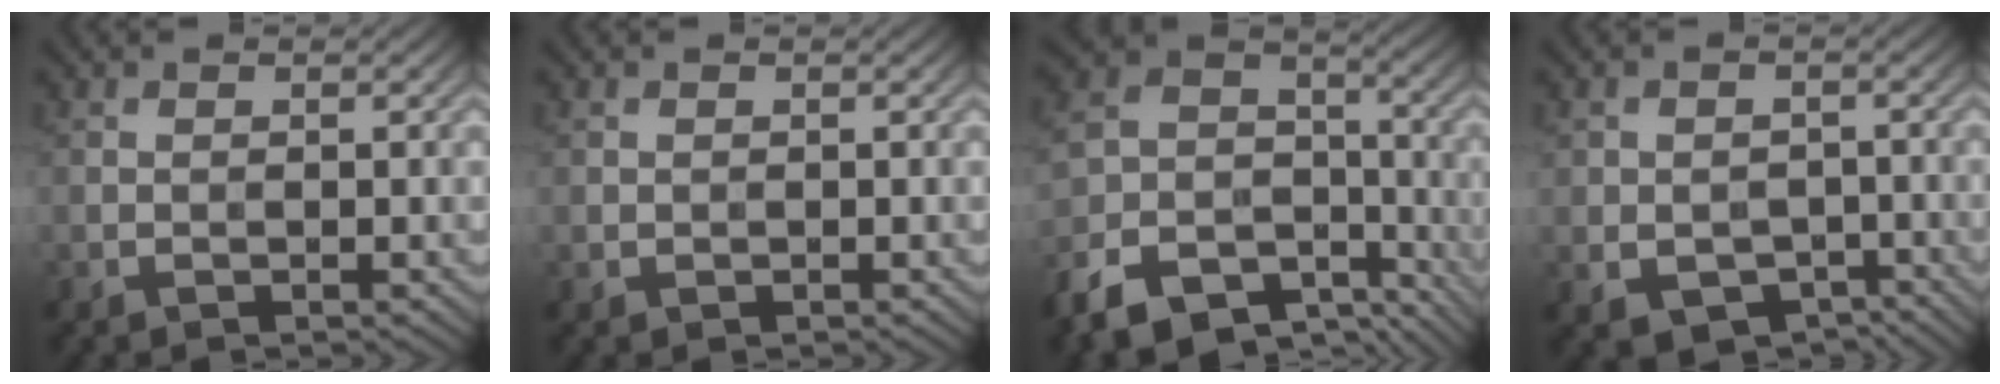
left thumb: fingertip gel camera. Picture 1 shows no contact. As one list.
[{"total": 0.8, "force": [0.1, 0.8, 0.1], "torque": [-0.001, -0.004, 0.002]}, {"total": 13.0, "force": [-8.4, 7.4, 6.6], "torque": [-0.149, -0.032, -0.156]}, {"total": 5.4, "force": [-2.1, 4.2, 2.6], "torque": [-0.049, -0.014, -0.023]}]